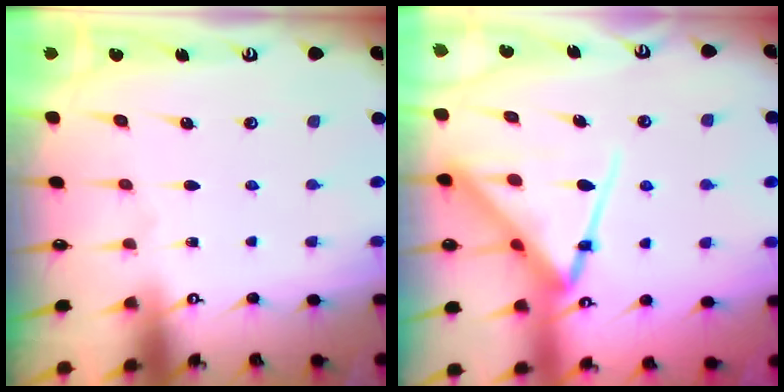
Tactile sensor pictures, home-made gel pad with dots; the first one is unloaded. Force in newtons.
{"total": 14.9, "press": 14.8, "slide": 1.5}